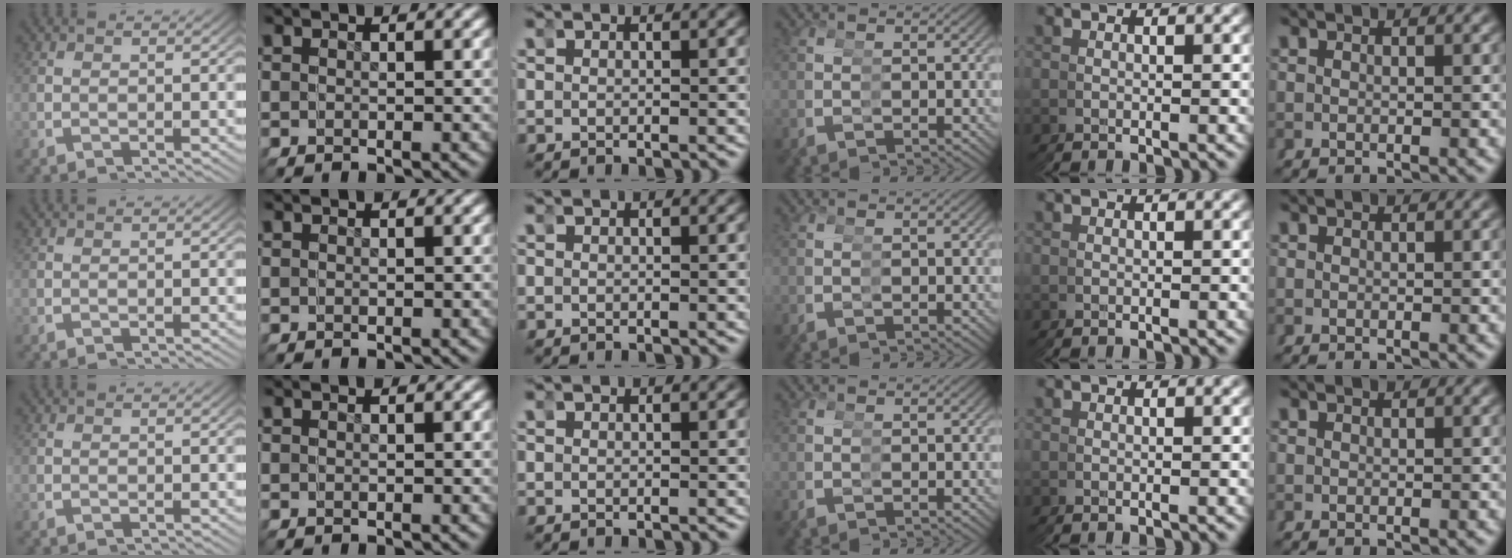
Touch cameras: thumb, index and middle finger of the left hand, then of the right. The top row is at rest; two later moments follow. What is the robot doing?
{"motion": "reach", "object": "sticker"}